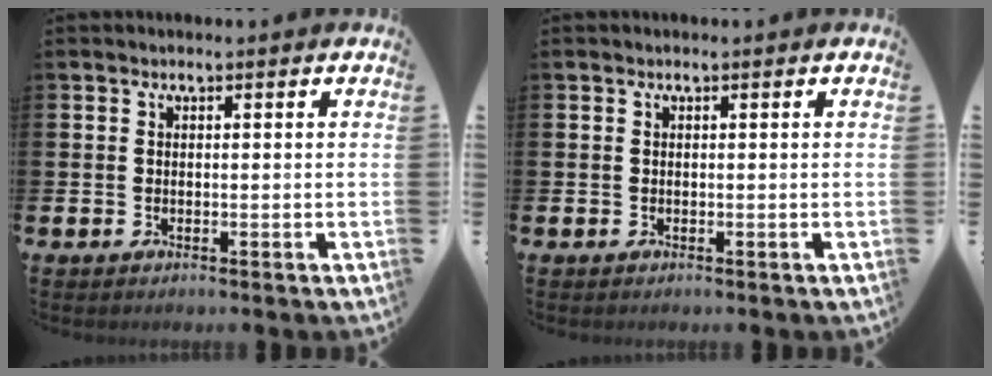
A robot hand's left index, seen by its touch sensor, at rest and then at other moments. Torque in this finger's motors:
{"motor_torque": [-0.08, -0.10, -0.01, 0.00]}